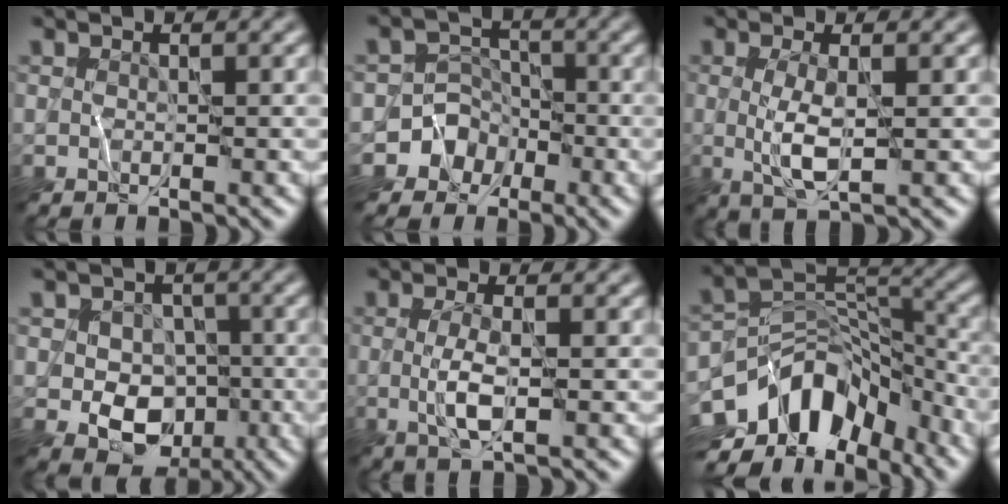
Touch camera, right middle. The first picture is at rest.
{"total": 5.4, "force": [-3.0, 4.4, 0.0], "torque": [0.035, 0.001, -0.073]}
{"total": 3.0, "force": [0.2, 0.6, 3.0], "torque": [-0.066, -0.007, 0.004]}
{"total": 6.6, "force": [-1.5, 5.3, 3.6], "torque": [-0.027, -0.009, -0.036]}
{"total": 2.9, "force": [-0.1, 0.6, 2.9], "torque": [-0.064, -0.004, -0.005]}
{"total": 10.4, "force": [-5.3, 6.6, 6.0], "torque": [-0.094, 0.012, -0.101]}